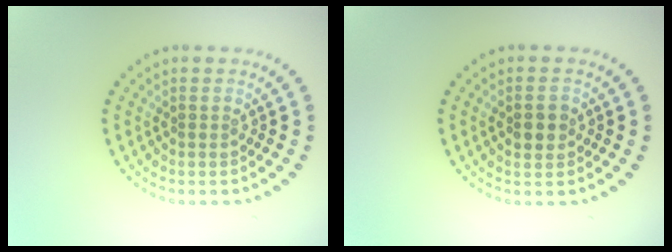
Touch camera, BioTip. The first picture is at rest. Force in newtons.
{"total": 2.3, "press": 2.3, "slide": 0.0}